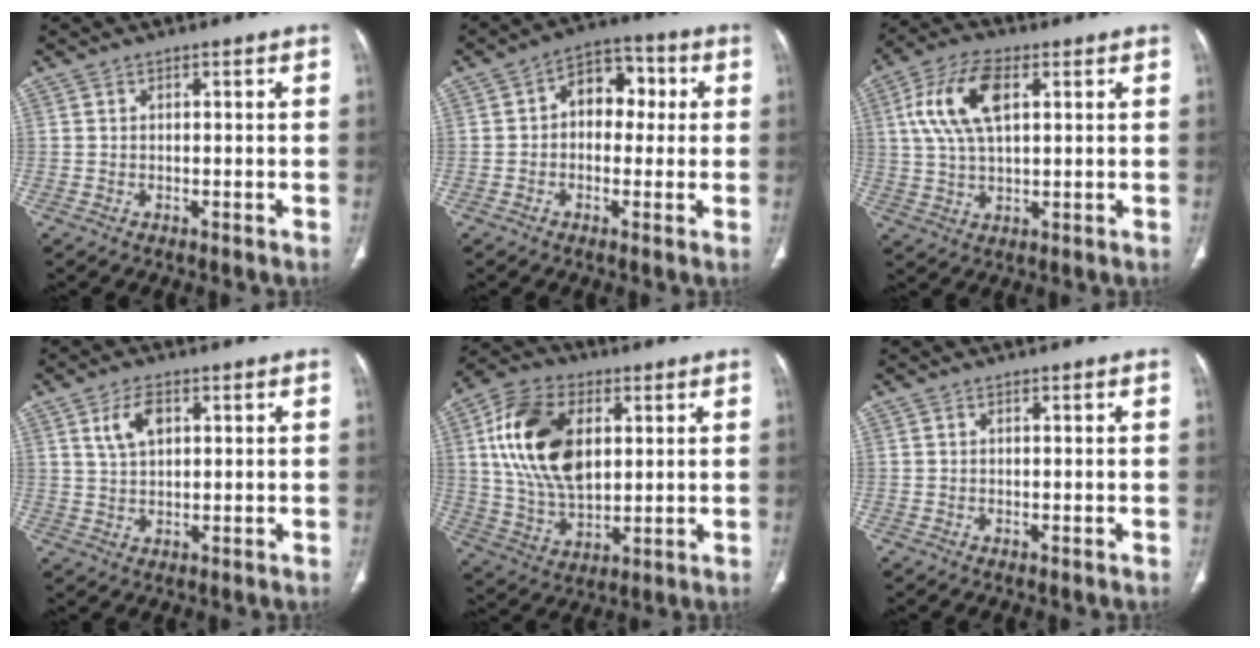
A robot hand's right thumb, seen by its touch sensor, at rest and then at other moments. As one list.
[{"total": 9.0, "force": [0.9, 6.4, 6.3], "torque": [-0.053, 0.029, 0.004]}, {"total": 11.9, "force": [3.5, 5.9, 9.8], "torque": [-0.199, 0.008, 0.066]}, {"total": 5.4, "force": [2.2, 3.0, 3.9], "torque": [-0.068, -0.005, 0.045]}, {"total": 18.7, "force": [4.6, 11.6, 13.9], "torque": [-0.241, -0.005, 0.088]}, {"total": 0.0}]